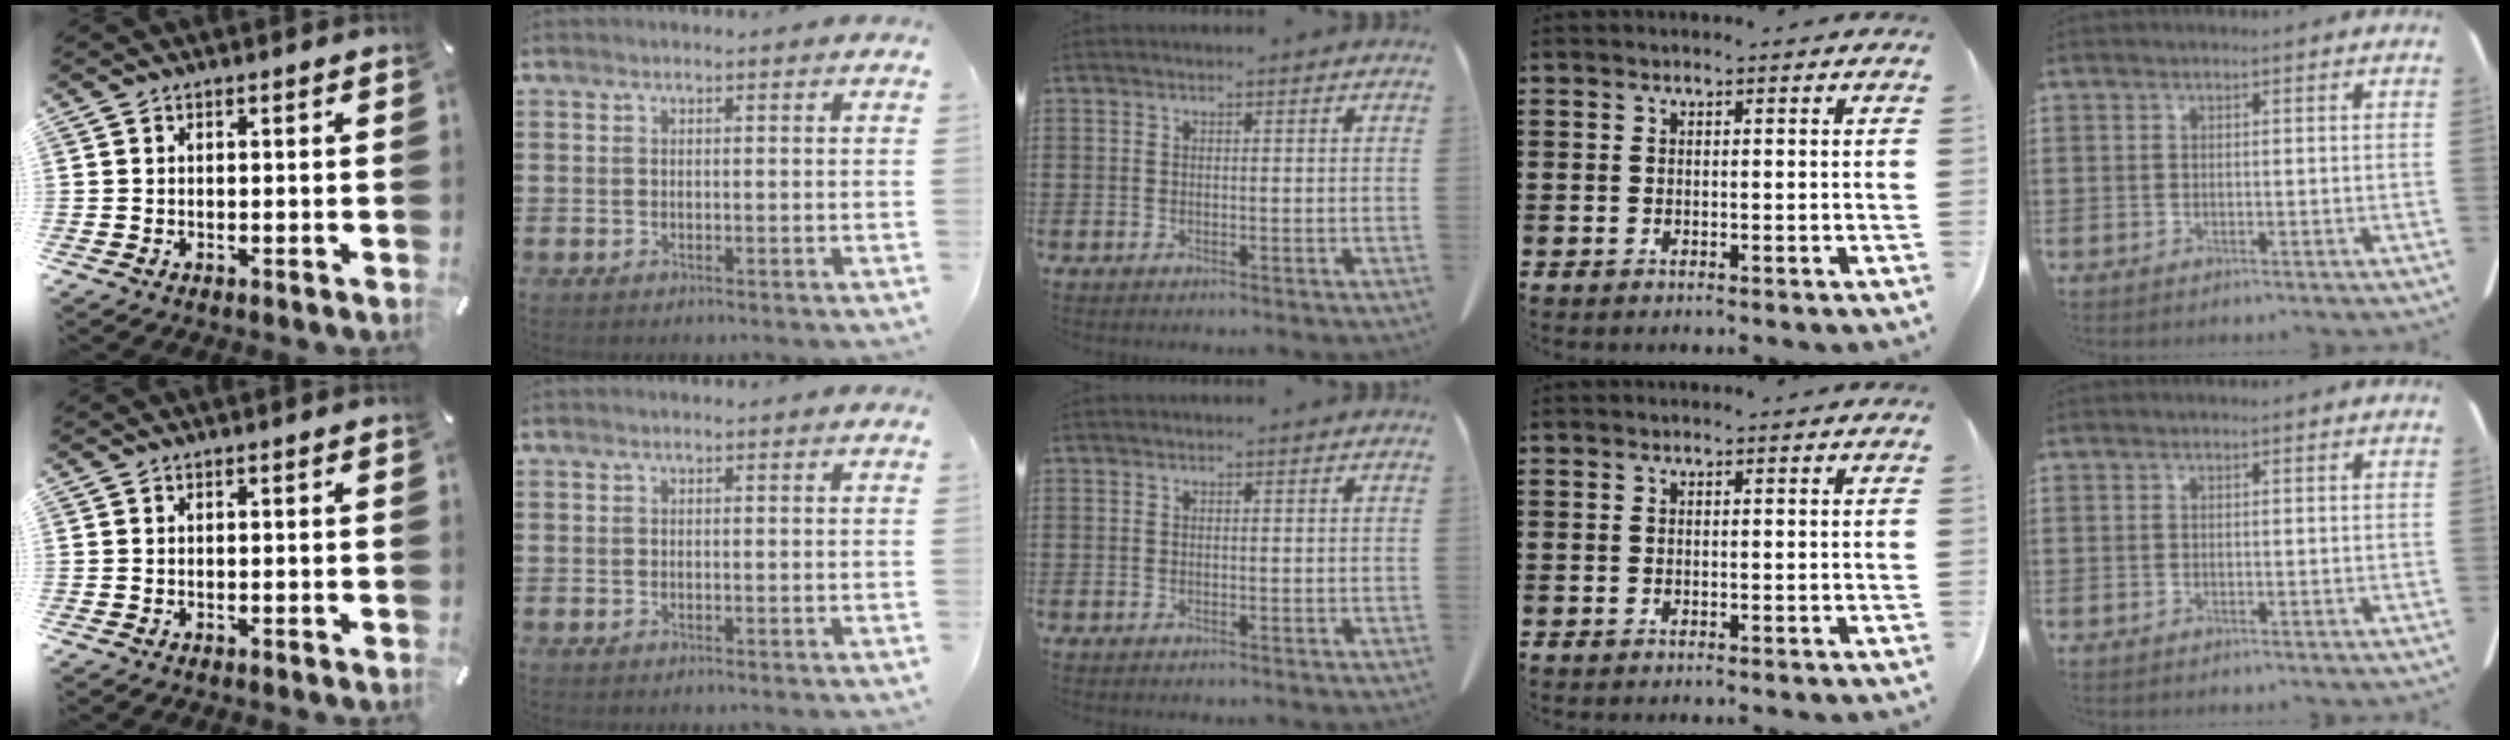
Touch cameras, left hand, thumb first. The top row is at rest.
{}